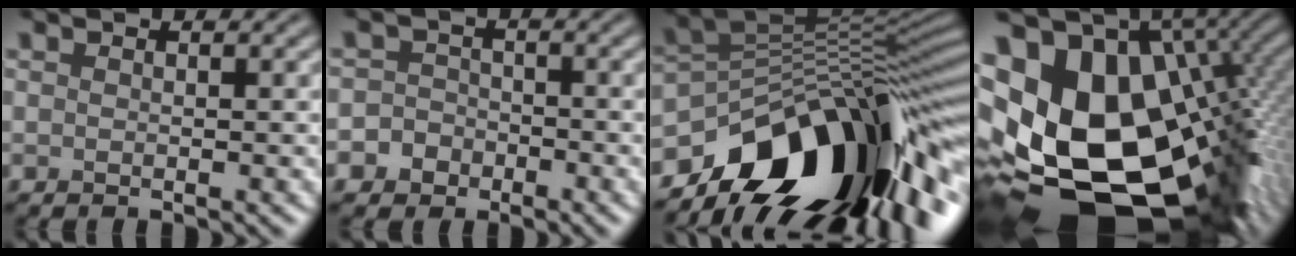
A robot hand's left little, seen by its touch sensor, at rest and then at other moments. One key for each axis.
{"total": 3.7, "fx": -2.0, "fy": 3.1, "fz": 0.4, "tx": 0.024, "ty": -0.004, "tz": -0.047}
{"total": 14.6, "fx": -7.9, "fy": 7.2, "fz": 9.9, "tx": -0.151, "ty": 0.019, "tz": -0.141}
{"total": 21.4, "fx": -2.3, "fy": 14.1, "fz": 16.0, "tx": -0.279, "ty": -0.020, "tz": -0.018}